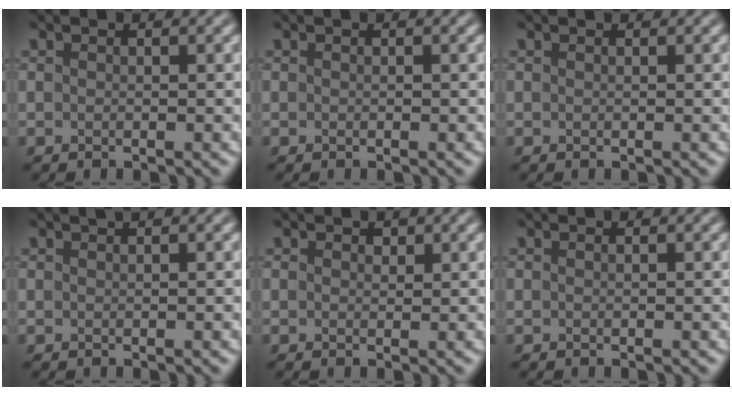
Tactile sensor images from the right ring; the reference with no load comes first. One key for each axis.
{"total": 0.0}
{"total": 0.0}
{"total": 0.9, "fx": 0.6, "fy": 0.2, "fz": 0.6, "tx": -0.004, "ty": 0.002, "tz": 0.006}
{"total": 0.7, "fx": 0.5, "fy": 0.4, "fz": 0.3, "tx": -0.002, "ty": -0.002, "tz": 0.008}
{"total": 0.0}